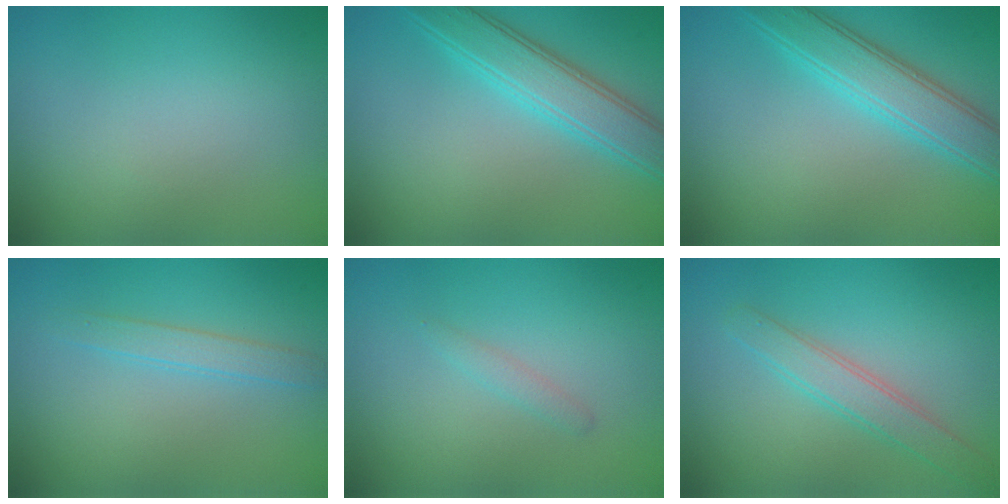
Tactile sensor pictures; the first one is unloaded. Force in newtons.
{"total": 4.6, "press": 4.6, "slide": 0.2}
{"total": 4.6, "press": 4.6, "slide": 0.2}
{"total": 1.7, "press": 1.7, "slide": 0.0}
{"total": 0.9, "press": 0.9, "slide": 0.0}
{"total": 2.8, "press": 2.8, "slide": 0.1}